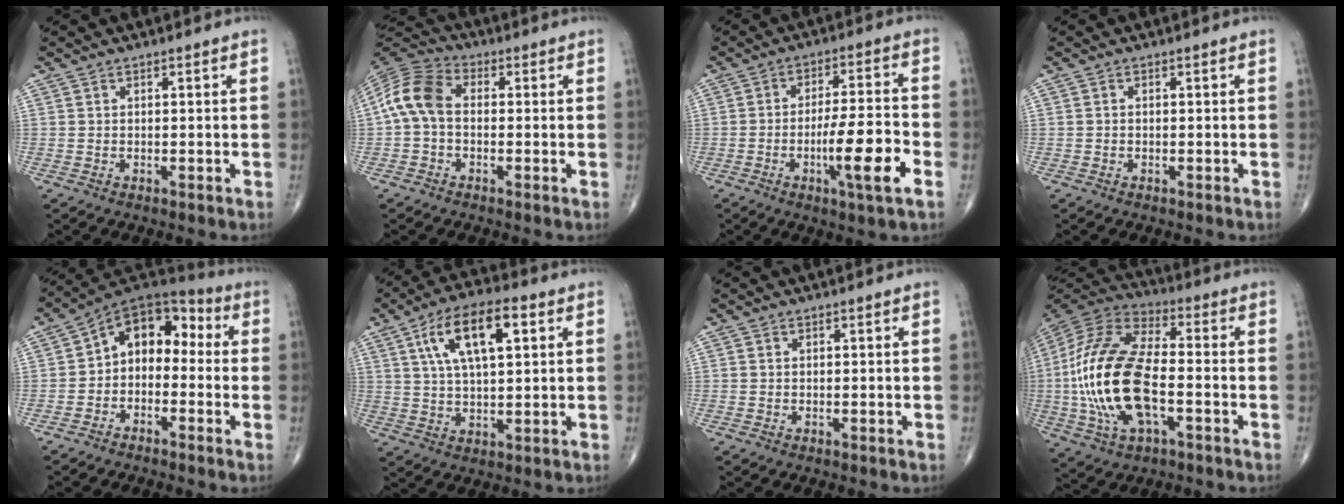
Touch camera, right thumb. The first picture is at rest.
{"total": 9.5, "force": [-0.1, 6.4, 7.0], "torque": [-0.139, 0.027, -0.017]}
{"total": 11.3, "force": [-4.0, 1.4, 10.5], "torque": [-0.175, 0.017, -0.065]}
{"total": 0.0}
{"total": 11.1, "force": [-0.9, 7.9, 7.8], "torque": [-0.080, 0.057, -0.037]}
{"total": 13.5, "force": [4.8, 5.5, 11.4], "torque": [-0.193, 0.005, 0.082]}
{"total": 0.0}
{"total": 22.5, "force": [-3.5, 10.4, 19.6], "torque": [-0.427, 0.018, -0.062]}